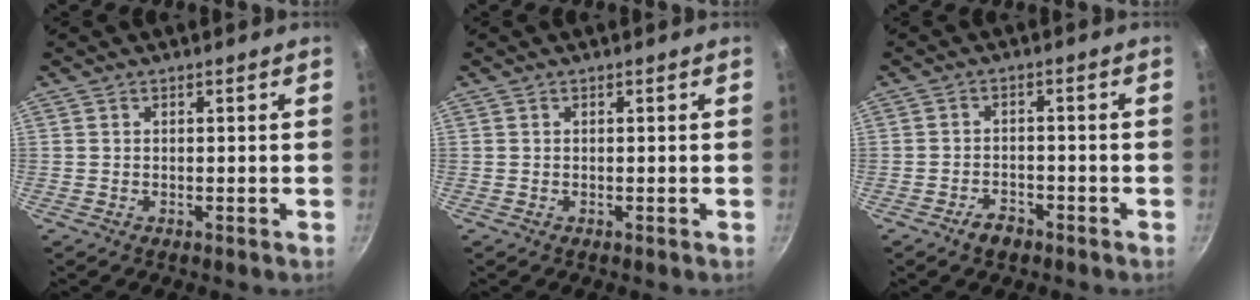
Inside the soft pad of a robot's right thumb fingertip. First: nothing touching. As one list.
[{"total": 0.0}, {"total": 3.6, "force": [-2.5, 2.0, 1.6], "torque": [-0.017, 0.025, -0.038]}]